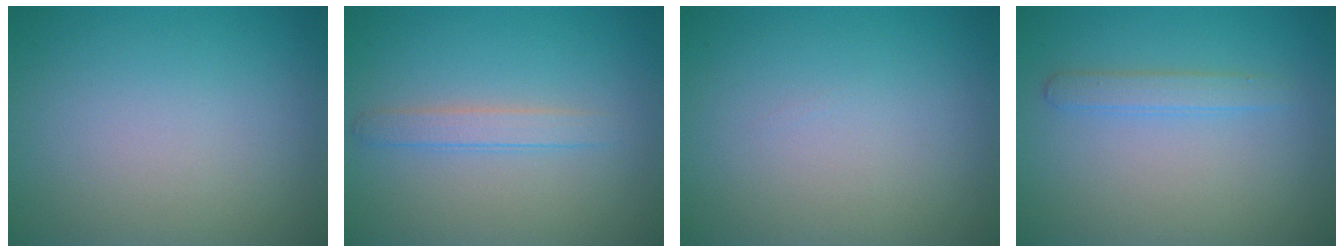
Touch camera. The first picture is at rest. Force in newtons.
{"total": 1.8, "press": 1.8, "slide": 0.1}
{"total": 0.0}
{"total": 1.6, "press": 1.6, "slide": 0.1}